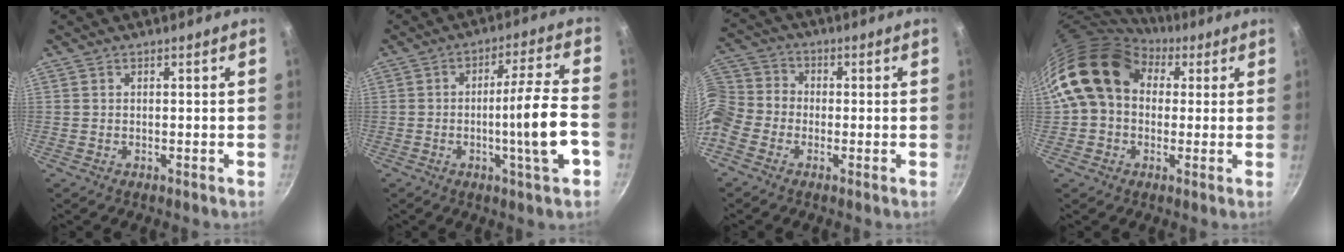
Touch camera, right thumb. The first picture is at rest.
{"total": 11.9, "force": [-3.4, 0.5, 11.4], "torque": [-0.170, 0.024, -0.051]}
{"total": 10.0, "force": [-3.7, 8.0, 4.7], "torque": [-0.095, 0.044, -0.096]}
{"total": 15.5, "force": [4.4, 11.8, 9.1], "torque": [-0.135, 0.023, 0.061]}